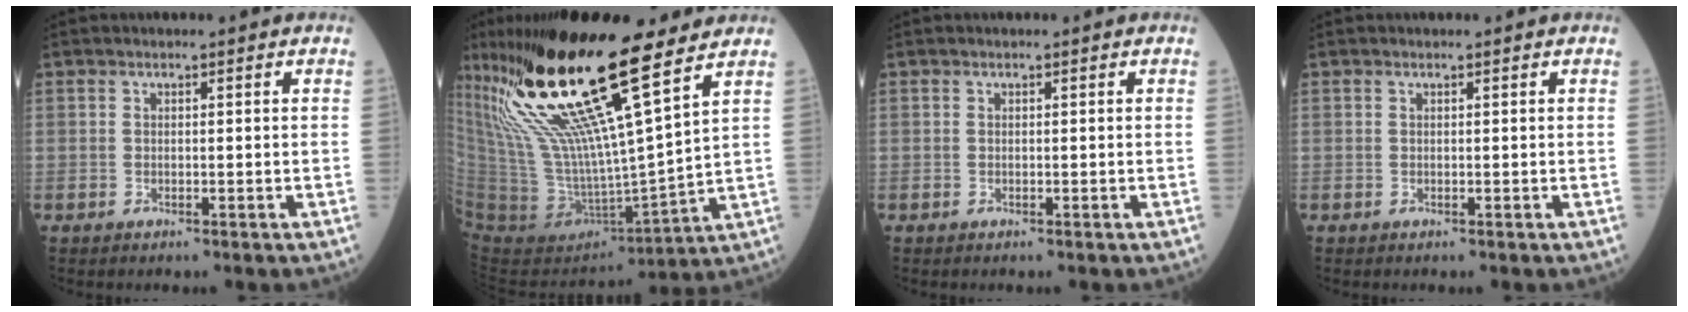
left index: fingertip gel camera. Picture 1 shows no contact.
{"total": 25.1, "force": [16.2, 2.8, 19.0], "torque": [-0.380, -0.006, 0.303]}
{"total": 0.0}
{"total": 0.0}